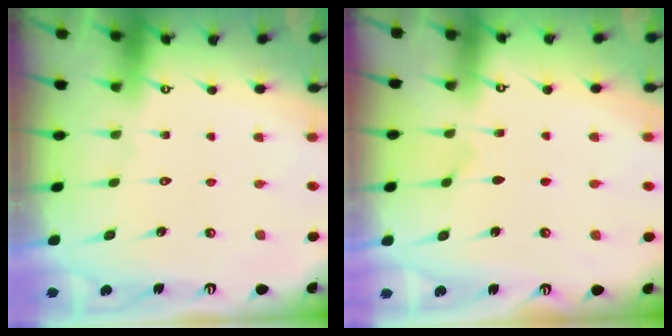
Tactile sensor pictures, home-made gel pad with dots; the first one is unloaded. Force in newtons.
{"total": 3.0, "press": 2.5, "slide": 1.7}